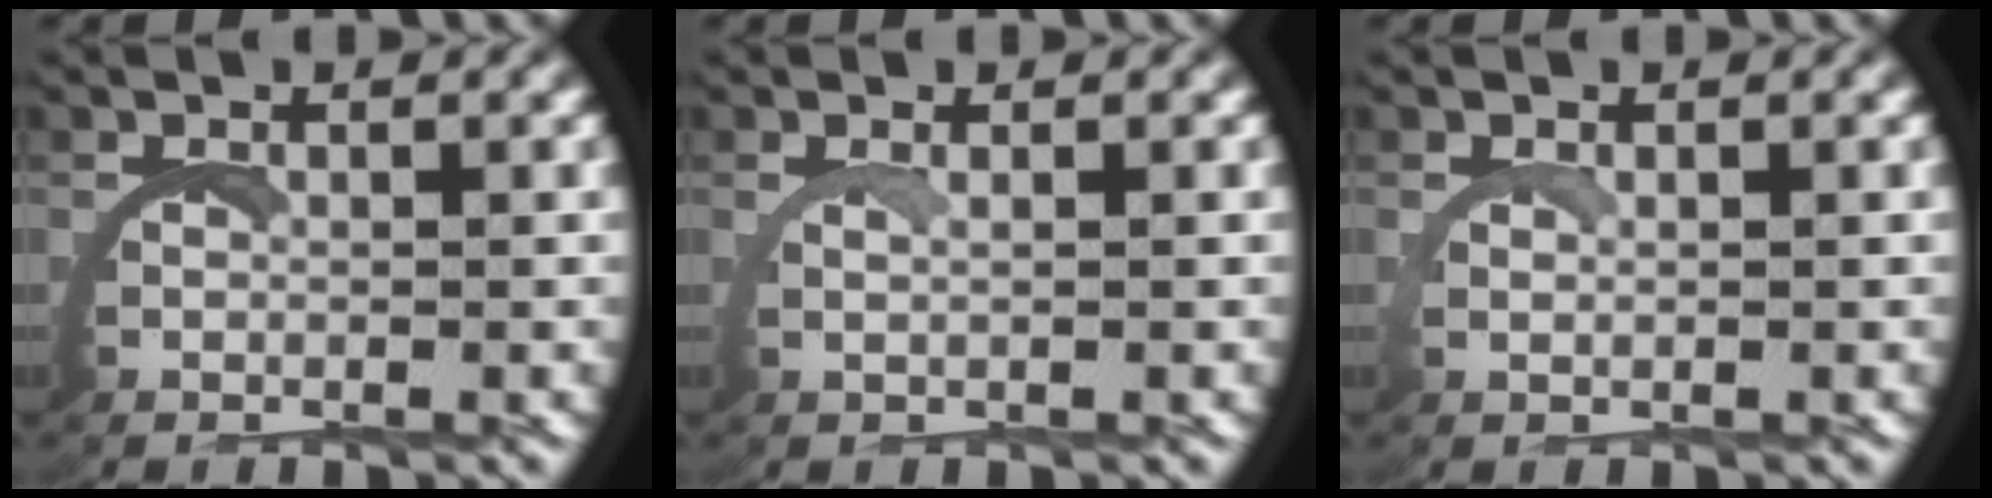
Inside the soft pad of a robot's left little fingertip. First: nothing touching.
{"total": 1.2, "force": [1.0, -0.6, 0.5], "torque": [-0.019, 0.003, 0.016]}
{"total": 1.1, "force": [1.0, -0.3, 0.2], "torque": [-0.010, 0.001, 0.017]}